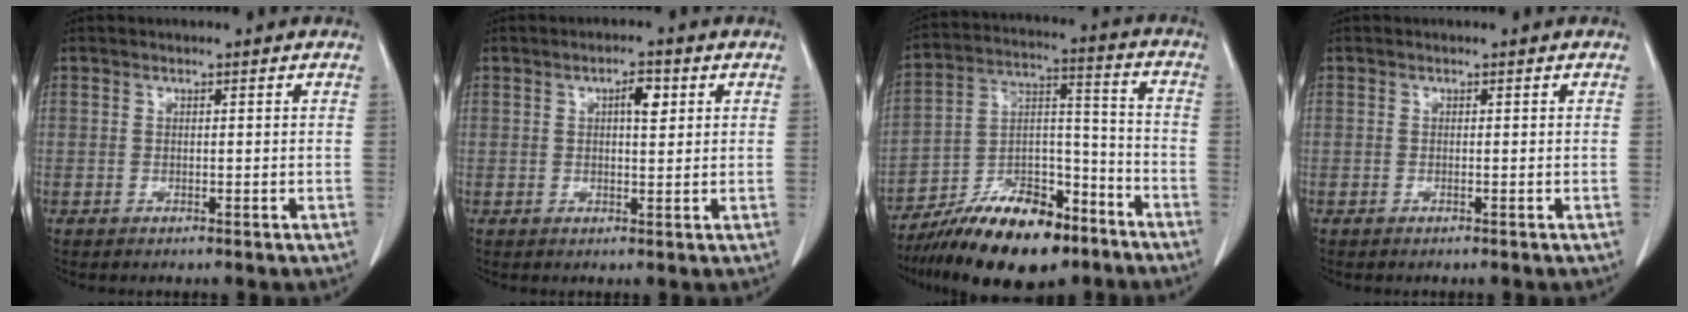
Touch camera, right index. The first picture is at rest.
{"total": 3.1, "force": [1.1, 1.0, 2.7], "torque": [-0.045, 0.002, 0.016]}
{"total": 18.4, "force": [-13.1, 6.5, 11.2], "torque": [-0.196, 0.019, -0.221]}
{"total": 0.0}